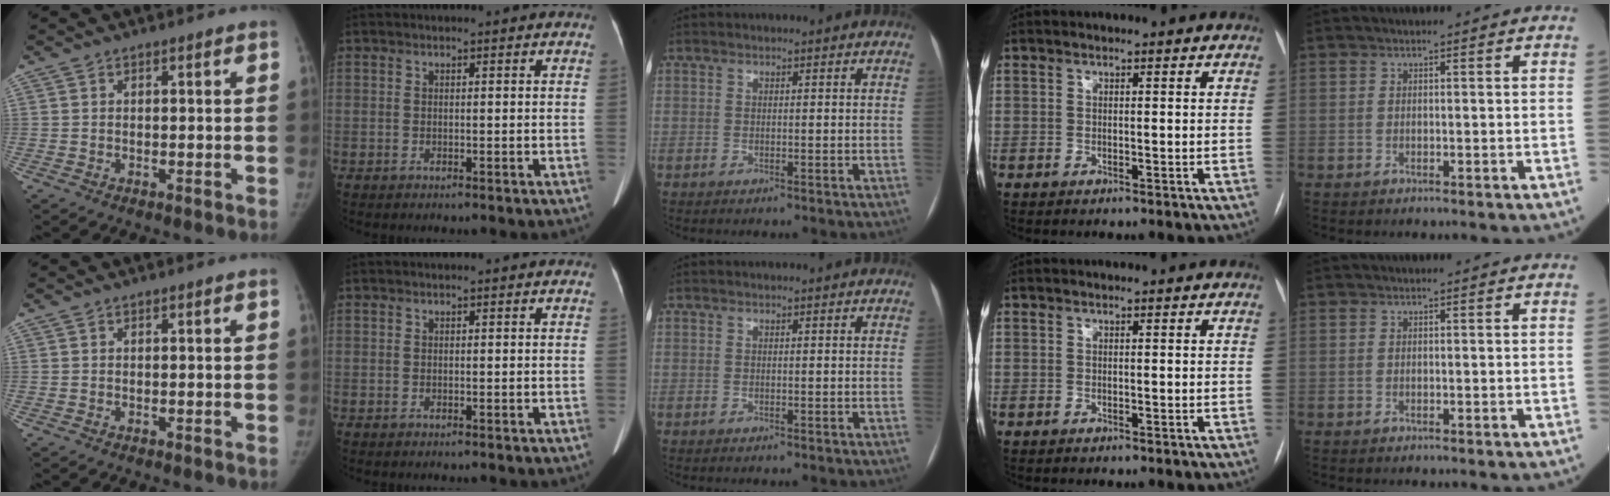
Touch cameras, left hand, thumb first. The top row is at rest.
{}